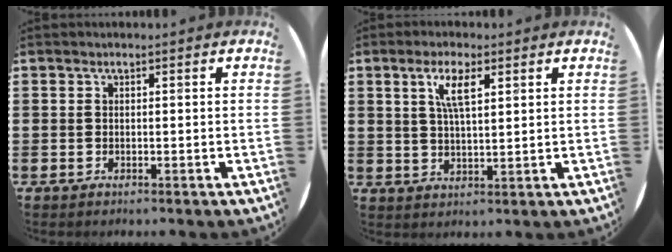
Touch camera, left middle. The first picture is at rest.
{"total": 5.2, "force": [2.7, 1.5, 4.2], "torque": [-0.074, 0.003, 0.042]}